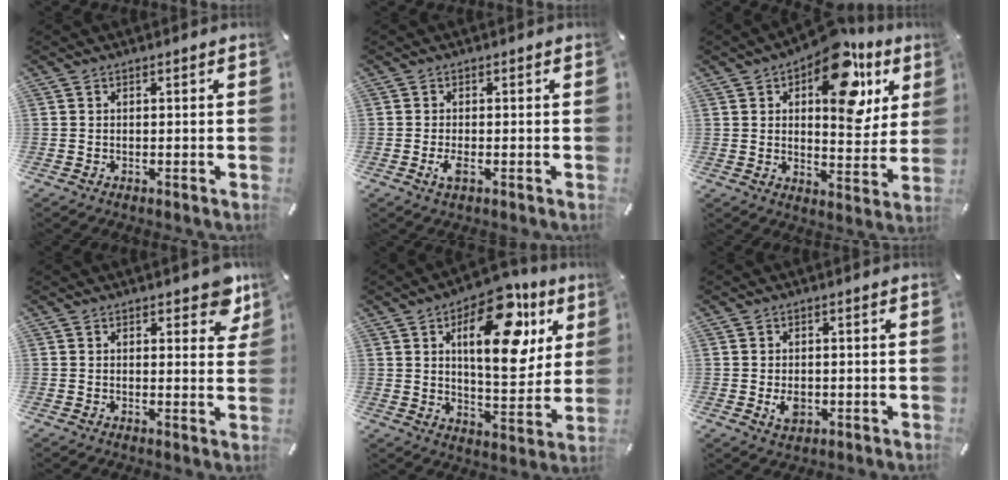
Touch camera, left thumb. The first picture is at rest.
{"total": 2.5, "force": [-0.7, 0.9, 2.2], "torque": [-0.052, -0.004, -0.017]}
{"total": 19.7, "force": [9.6, 10.3, 13.8], "torque": [-0.179, -0.054, 0.156]}
{"total": 5.7, "force": [3.6, 3.0, 3.2], "torque": [-0.024, -0.020, 0.058]}
{"total": 20.7, "force": [8.8, 10.0, 15.8], "torque": [-0.208, -0.040, 0.138]}
{"total": 3.5, "force": [-0.6, 2.6, 2.3], "torque": [-0.039, -0.002, -0.011]}